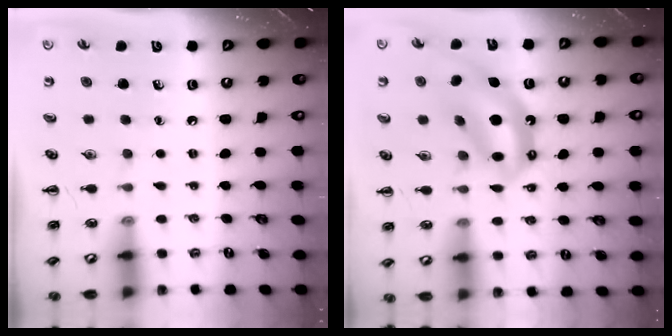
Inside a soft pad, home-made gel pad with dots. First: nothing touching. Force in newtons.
{"total": 12.1, "press": 11.6, "slide": 3.4}